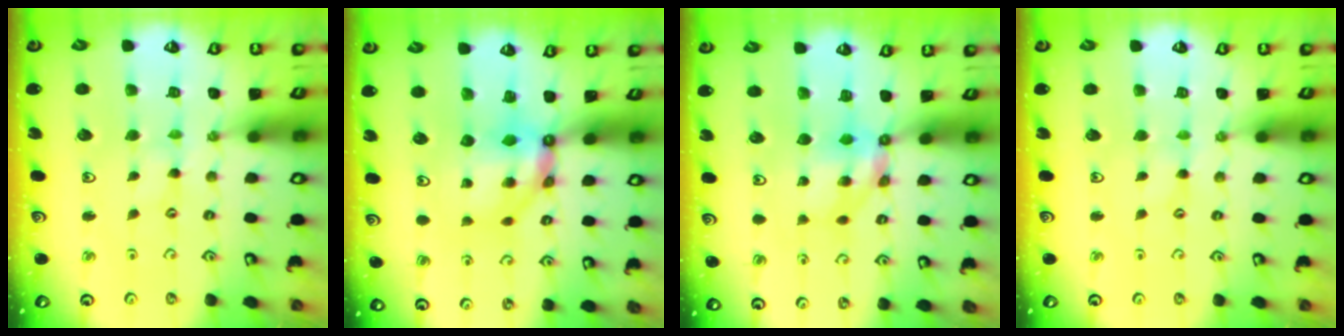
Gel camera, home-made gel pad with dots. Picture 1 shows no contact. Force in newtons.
{"total": 6.4, "press": 6.4, "slide": 0.6}
{"total": 6.0, "press": 6.0, "slide": 0.1}
{"total": 0.0}